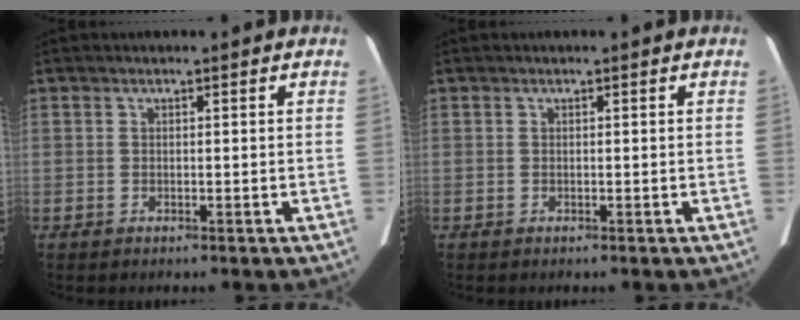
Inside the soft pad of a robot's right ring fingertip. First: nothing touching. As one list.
[{"total": 0.0}]